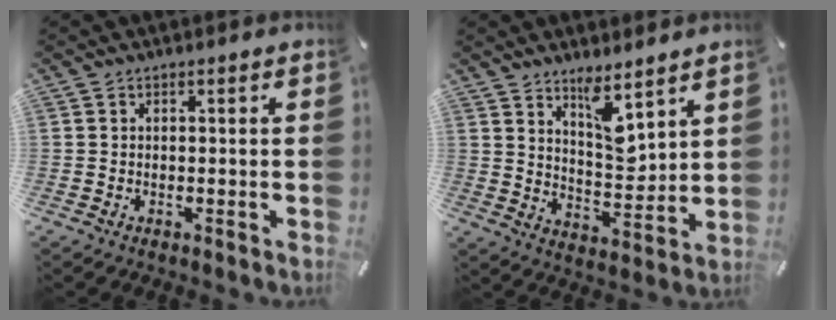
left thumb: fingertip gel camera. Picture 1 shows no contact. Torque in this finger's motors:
{"motor_torque": [1.50, 0.58, 0.86, -0.78, 0.25]}